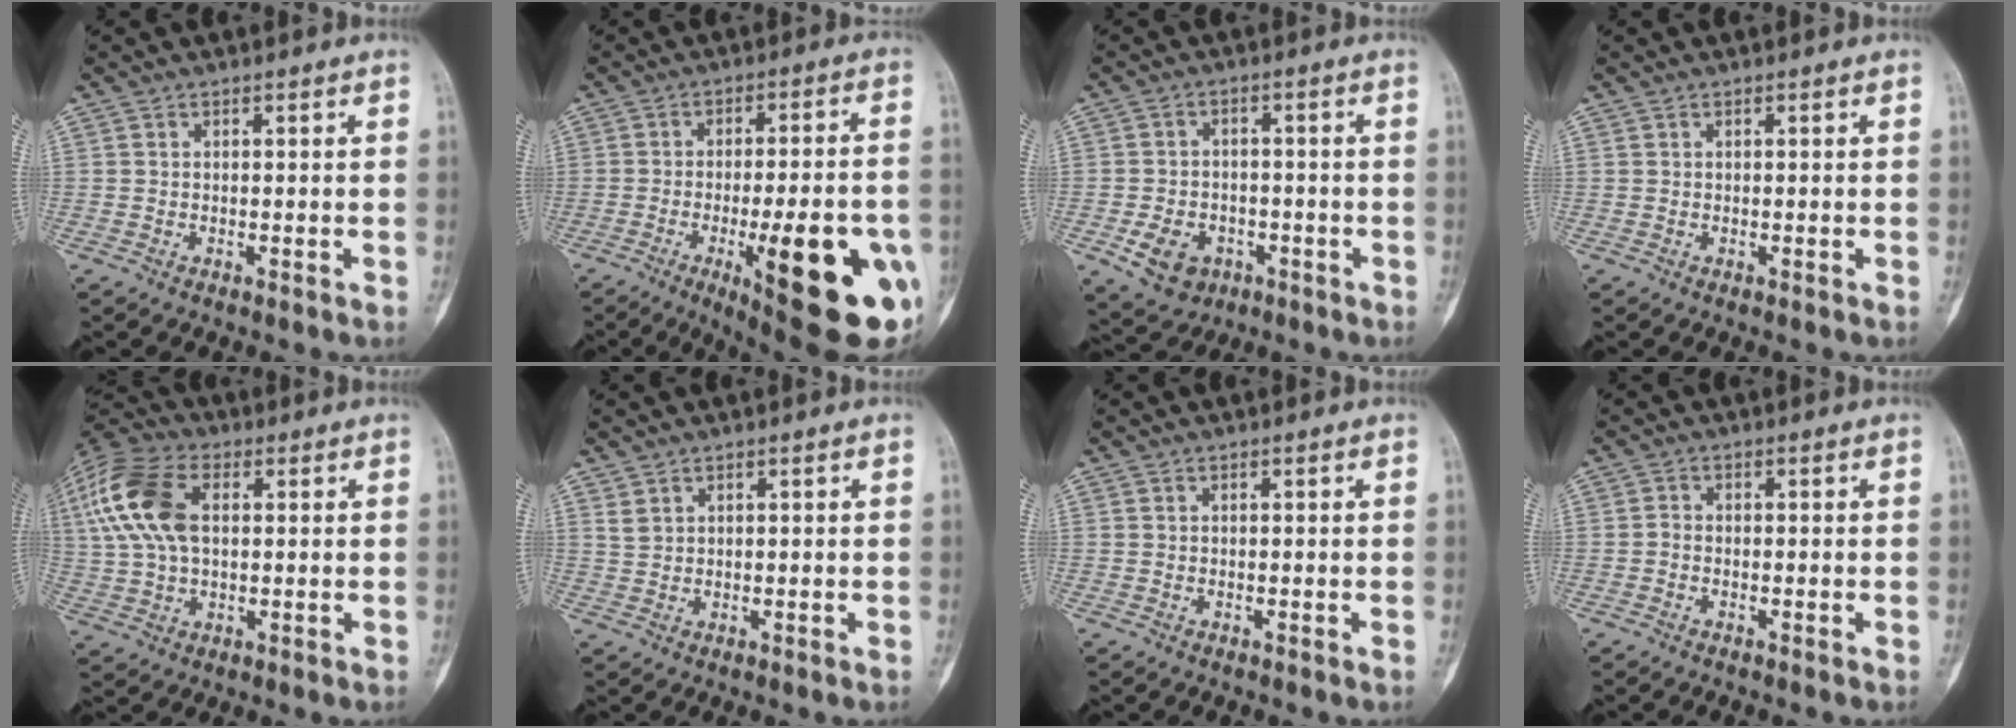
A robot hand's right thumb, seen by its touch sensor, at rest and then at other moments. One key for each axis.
{"total": 23.9, "fx": -7.8, "fy": 6.5, "fz": 21.6, "tx": -0.233, "ty": 0.001, "tz": -0.089}
{"total": 7.8, "fx": -3.2, "fy": 6.0, "fz": 3.9, "tx": -0.055, "ty": 0.021, "tz": -0.043}
{"total": 0.0}
{"total": 16.8, "fx": 3.7, "fy": 9.9, "fz": 13.1, "tx": -0.292, "ty": 0.016, "tz": 0.063}
{"total": 1.6, "fx": 1.2, "fy": 0.8, "fz": 0.6, "tx": -0.010, "ty": -0.002, "tz": 0.029}
{"total": 0.0}
{"total": 0.9, "fx": -0.4, "fy": 0.6, "fz": 0.5, "tx": -0.008, "ty": 0.001, "tz": -0.013}